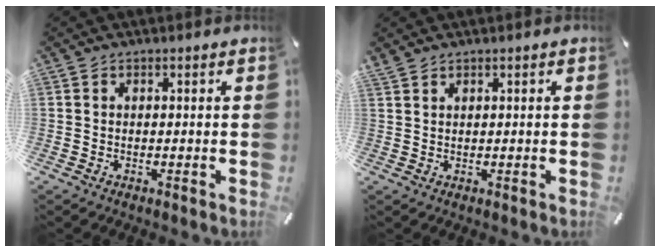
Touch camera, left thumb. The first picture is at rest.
{"total": 1.1, "force": [1.0, 0.1, 0.4], "torque": [-0.009, -0.001, 0.018]}